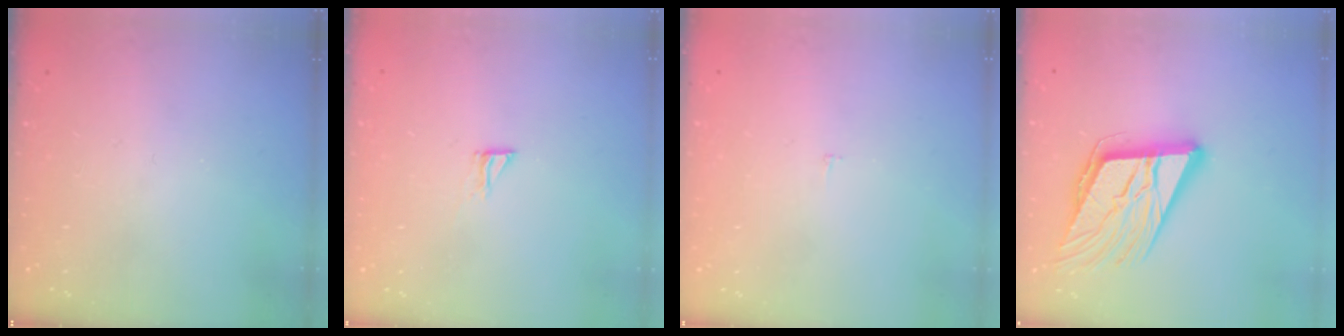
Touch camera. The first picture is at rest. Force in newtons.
{"total": 4.6, "press": 4.5, "slide": 0.5}
{"total": 2.3, "press": 2.3, "slide": 0.2}
{"total": 19.0, "press": 18.5, "slide": 4.3}